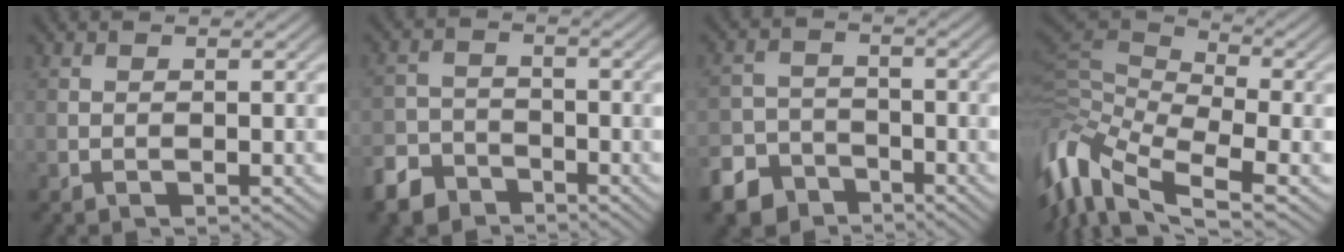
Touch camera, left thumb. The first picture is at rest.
{"total": 5.5, "force": [-4.3, 3.0, 1.8], "torque": [-0.041, -0.004, -0.093]}
{"total": 6.4, "force": [-4.6, 3.9, 2.0], "torque": [-0.040, -0.009, -0.097]}
{"total": 12.7, "force": [-3.6, 5.7, 10.8], "torque": [-0.264, 0.003, -0.072]}